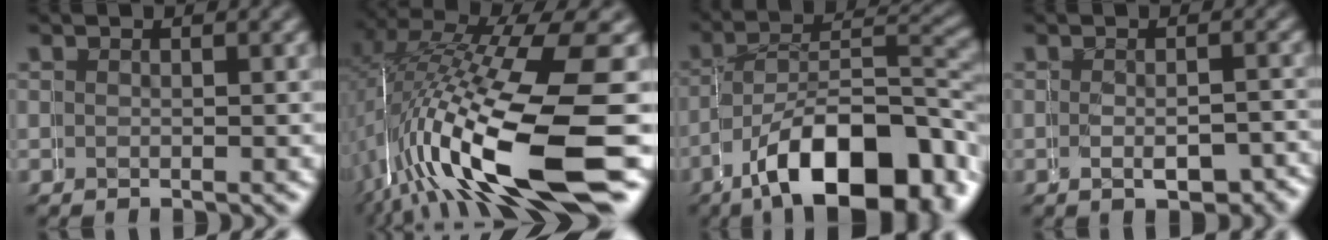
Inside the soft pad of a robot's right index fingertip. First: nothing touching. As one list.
[{"total": 13.2, "force": [-2.3, 5.2, 11.9], "torque": [-0.214, -0.024, -0.015]}, {"total": 12.3, "force": [-5.1, 6.1, 9.4], "torque": [-0.130, -0.036, -0.066]}, {"total": 2.9, "force": [-2.0, 1.1, 1.8], "torque": [-0.021, -0.005, -0.031]}]